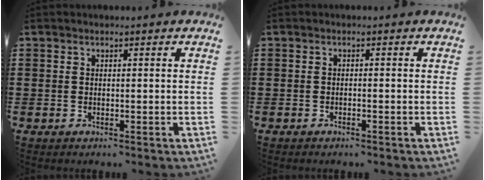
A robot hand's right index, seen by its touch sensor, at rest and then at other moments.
{"total": 0.7, "force": [-0.6, 0.0, 0.3], "torque": [-0.007, -0.002, -0.012]}